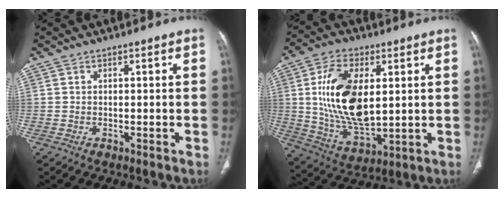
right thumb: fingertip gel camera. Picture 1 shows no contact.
{"total": 18.1, "force": [3.0, 9.6, 15.0], "torque": [-0.268, -0.016, 0.065]}